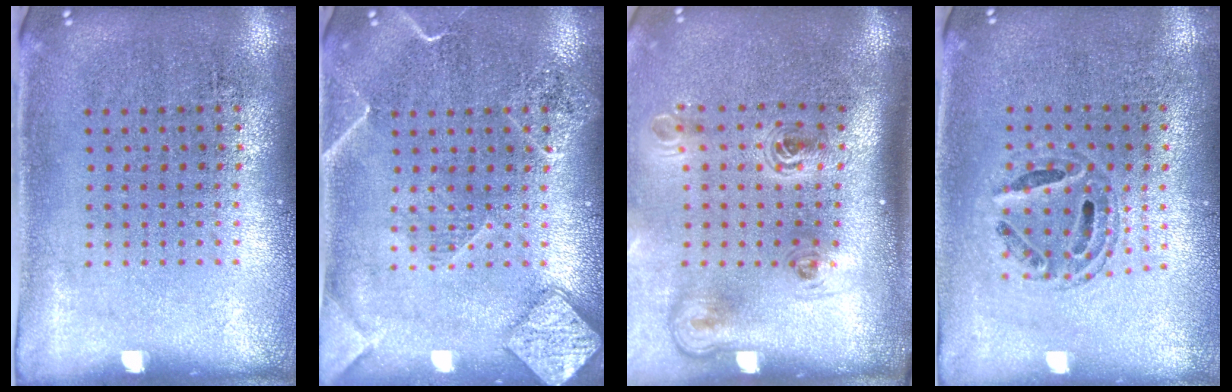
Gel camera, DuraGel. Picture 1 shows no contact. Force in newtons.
{"total": 2.8, "press": 2.8, "slide": 0.3}
{"total": 2.3, "press": 1.4, "slide": 1.8}
{"total": 0.7, "press": 0.7, "slide": 0.2}